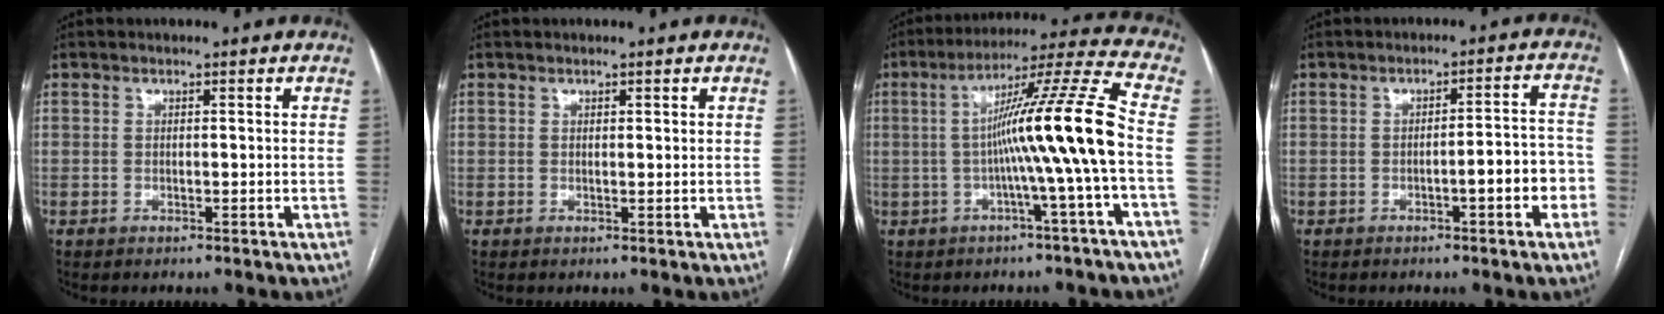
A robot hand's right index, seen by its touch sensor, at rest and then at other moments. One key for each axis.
{"total": 0.6, "fx": 0.4, "fy": 0.2, "fz": 0.5, "tx": -0.008, "ty": 0.000, "tz": 0.005}
{"total": 13.6, "fx": -1.8, "fy": -2.7, "fz": 13.2, "tx": -0.208, "ty": 0.013, "tz": -0.034}
{"total": 5.8, "fx": -2.3, "fy": 1.0, "fz": 5.3, "tx": -0.063, "ty": 0.022, "tz": -0.030}